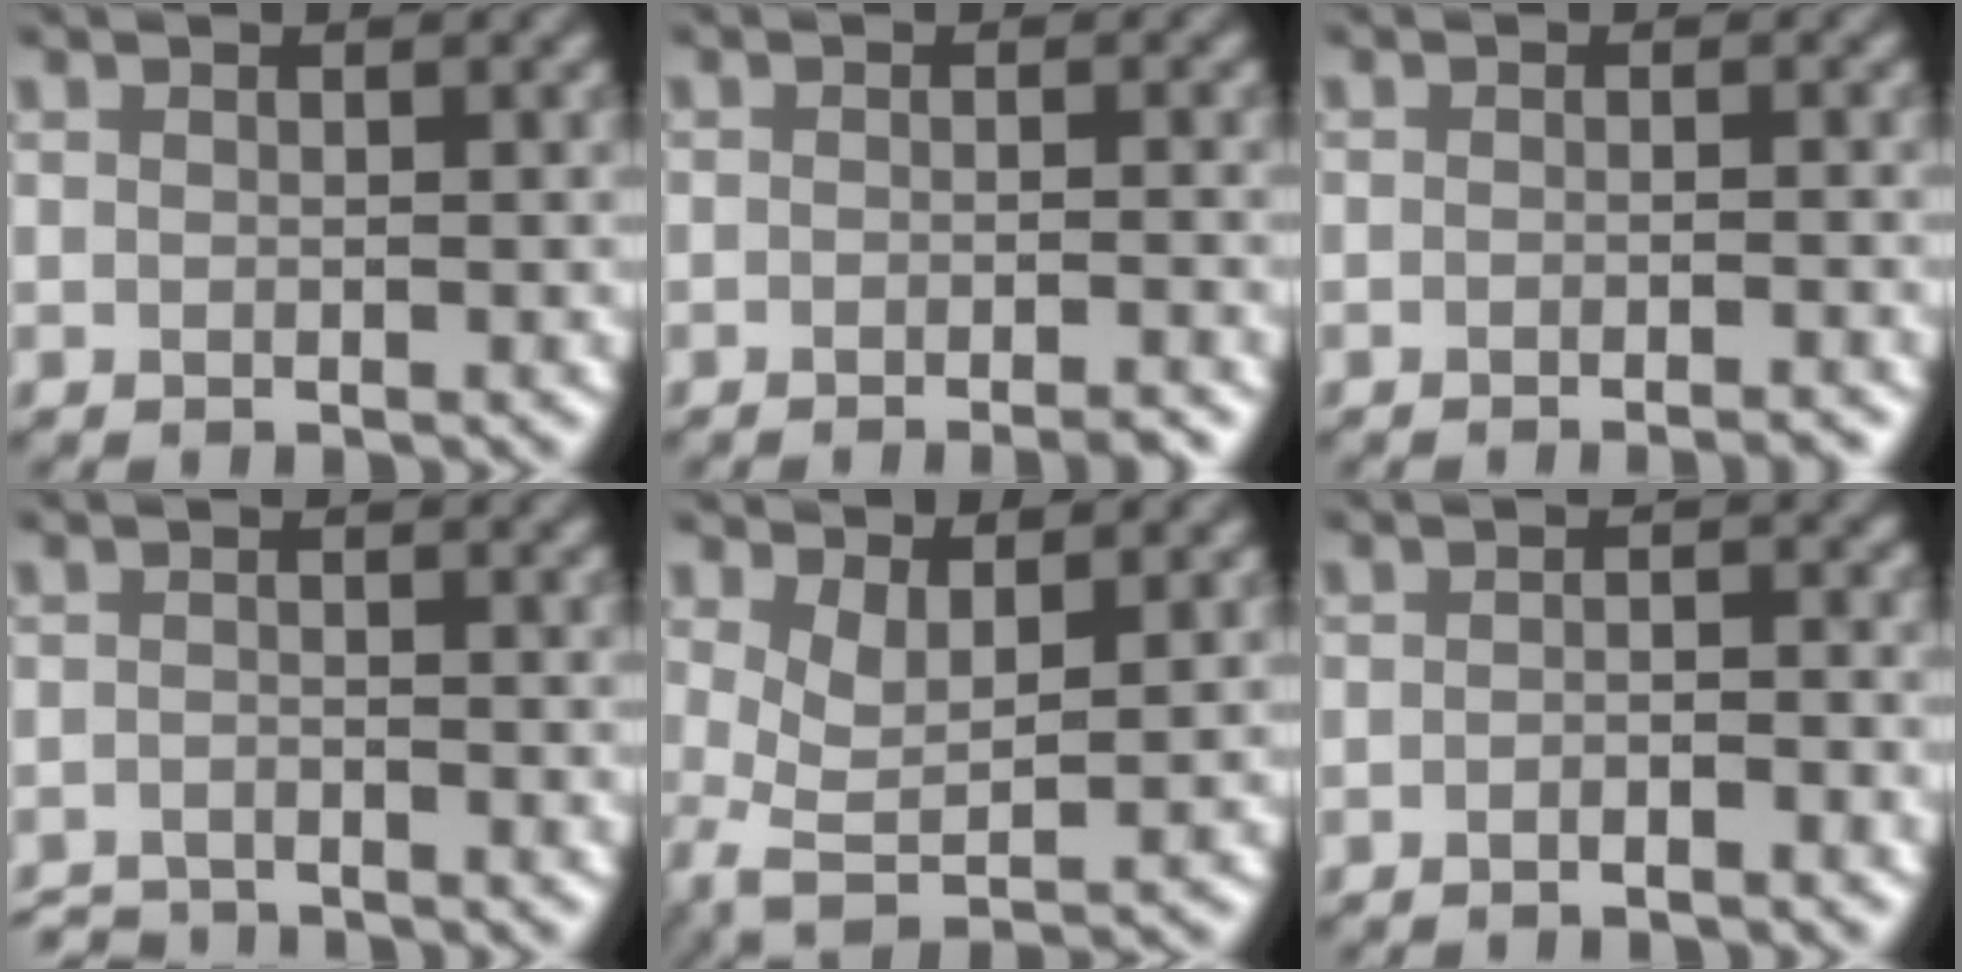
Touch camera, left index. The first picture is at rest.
{"total": 2.2, "force": [-1.5, 0.3, 1.5], "torque": [-0.012, -0.004, -0.029]}
{"total": 1.6, "force": [-1.2, 0.2, 1.0], "torque": [-0.006, -0.004, -0.024]}
{"total": 2.3, "force": [-2.3, 0.1, 0.0], "torque": [0.002, -0.006, -0.046]}
{"total": 3.0, "force": [0.3, 1.0, 2.8], "torque": [-0.060, -0.008, 0.004]}
{"total": 1.9, "force": [-1.5, 0.4, 1.1], "torque": [-0.018, 0.001, -0.028]}